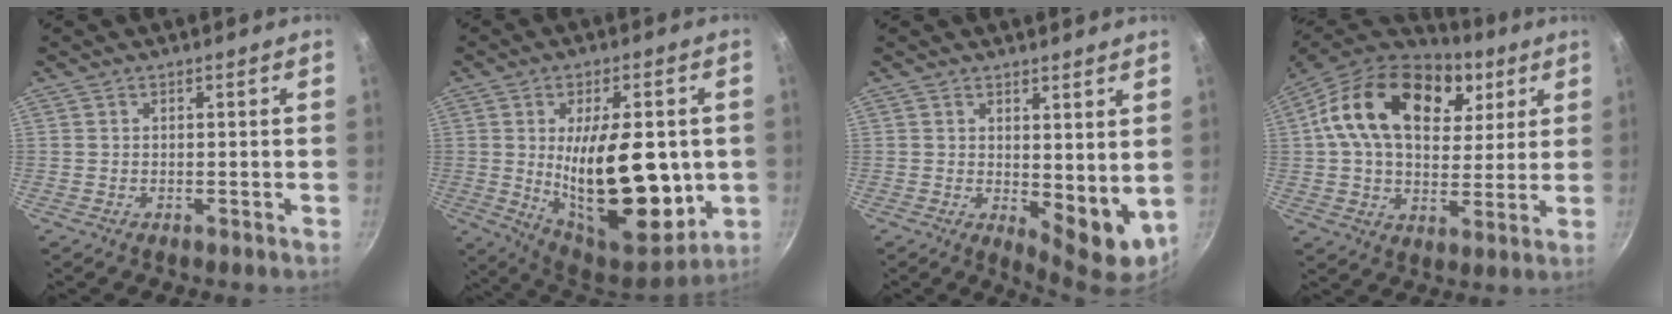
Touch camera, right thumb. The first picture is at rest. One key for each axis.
{"total": 23.4, "fx": -1.0, "fy": 11.1, "fz": 20.5, "tx": -0.284, "ty": -0.027, "tz": -0.004}
{"total": 8.7, "fx": 1.7, "fy": 4.0, "fz": 7.5, "tx": -0.090, "ty": -0.022, "tz": 0.033}
{"total": 23.5, "fx": 8.5, "fy": 15.5, "fz": 15.6, "tx": -0.248, "ty": -0.005, "tz": 0.128}